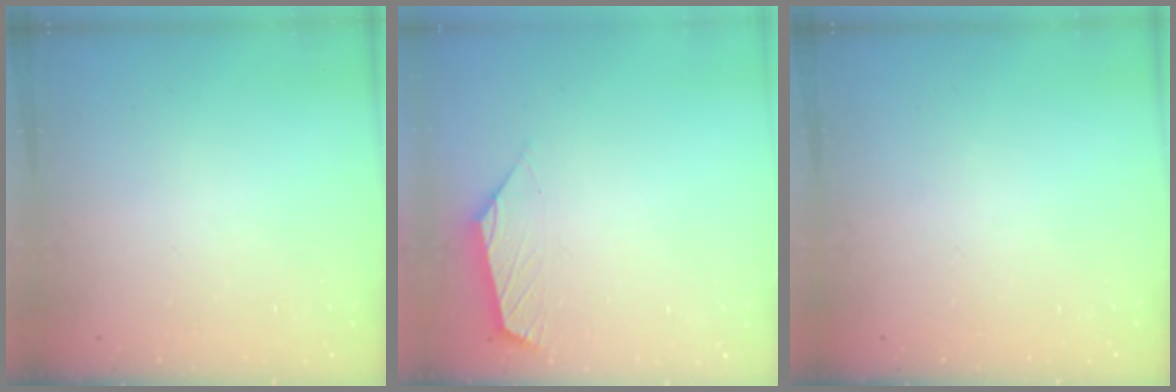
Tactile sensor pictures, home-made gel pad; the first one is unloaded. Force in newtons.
{"total": 1.5, "press": 1.5, "slide": 0.3}
{"total": 0.0}